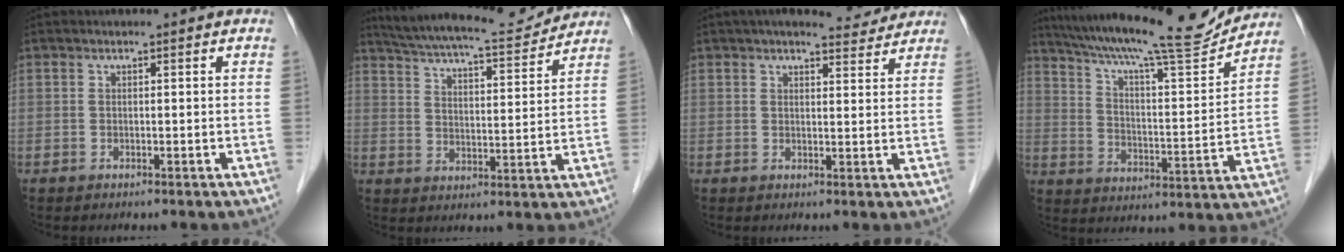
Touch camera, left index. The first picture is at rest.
{"total": 15.1, "force": [14.1, 1.6, 5.1], "torque": [-0.093, 0.007, 0.210]}
{"total": 6.1, "force": [5.5, 1.4, 2.1], "torque": [-0.030, 0.013, 0.066]}
{"total": 20.4, "force": [18.5, 0.9, 8.5], "torque": [-0.151, -0.017, 0.274]}